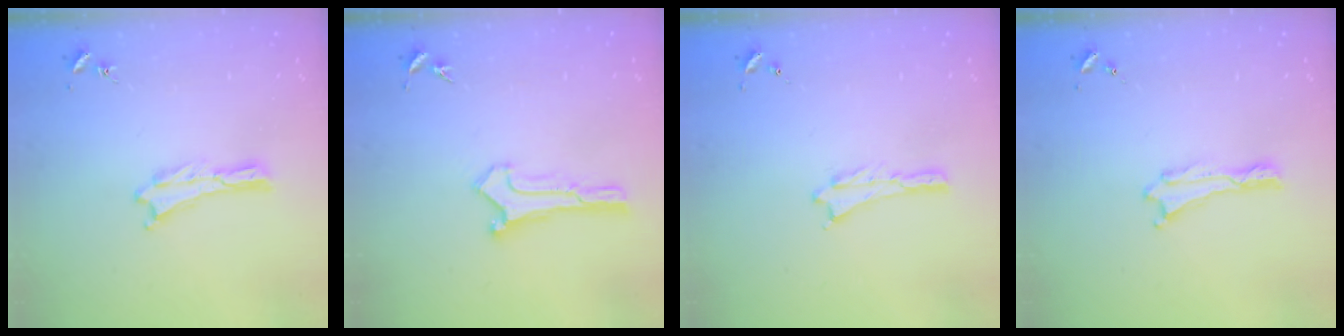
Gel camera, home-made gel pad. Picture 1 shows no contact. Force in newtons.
{"total": 0.0}
{"total": 0.0}
{"total": 0.0}